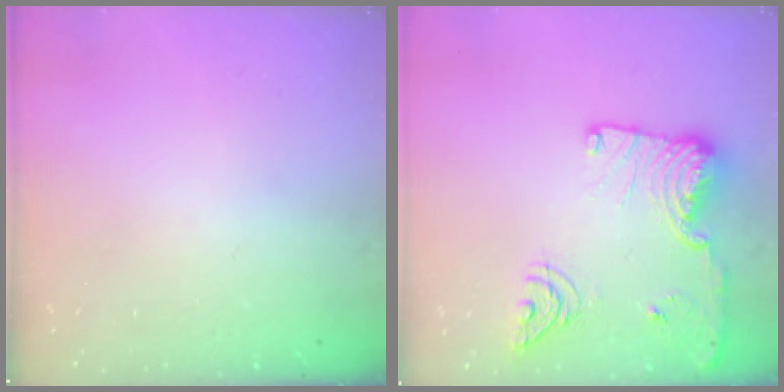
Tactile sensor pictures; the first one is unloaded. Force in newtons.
{"total": 21.1, "press": 20.0, "slide": 6.6}